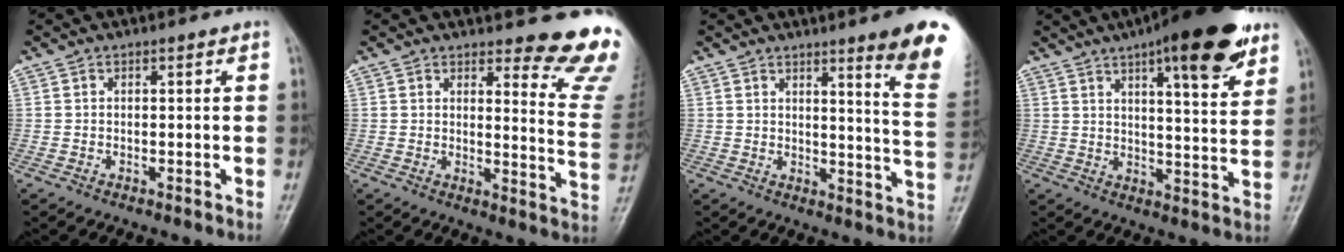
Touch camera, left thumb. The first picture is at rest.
{"total": 12.9, "force": [11.6, 2.2, 5.2], "torque": [-0.028, -0.131, 0.114]}
{"total": 13.3, "force": [8.7, 0.5, 10.1], "torque": [-0.108, -0.057, 0.099]}
{"total": 17.6, "force": [10.6, 4.6, 13.2], "torque": [-0.163, -0.041, 0.149]}